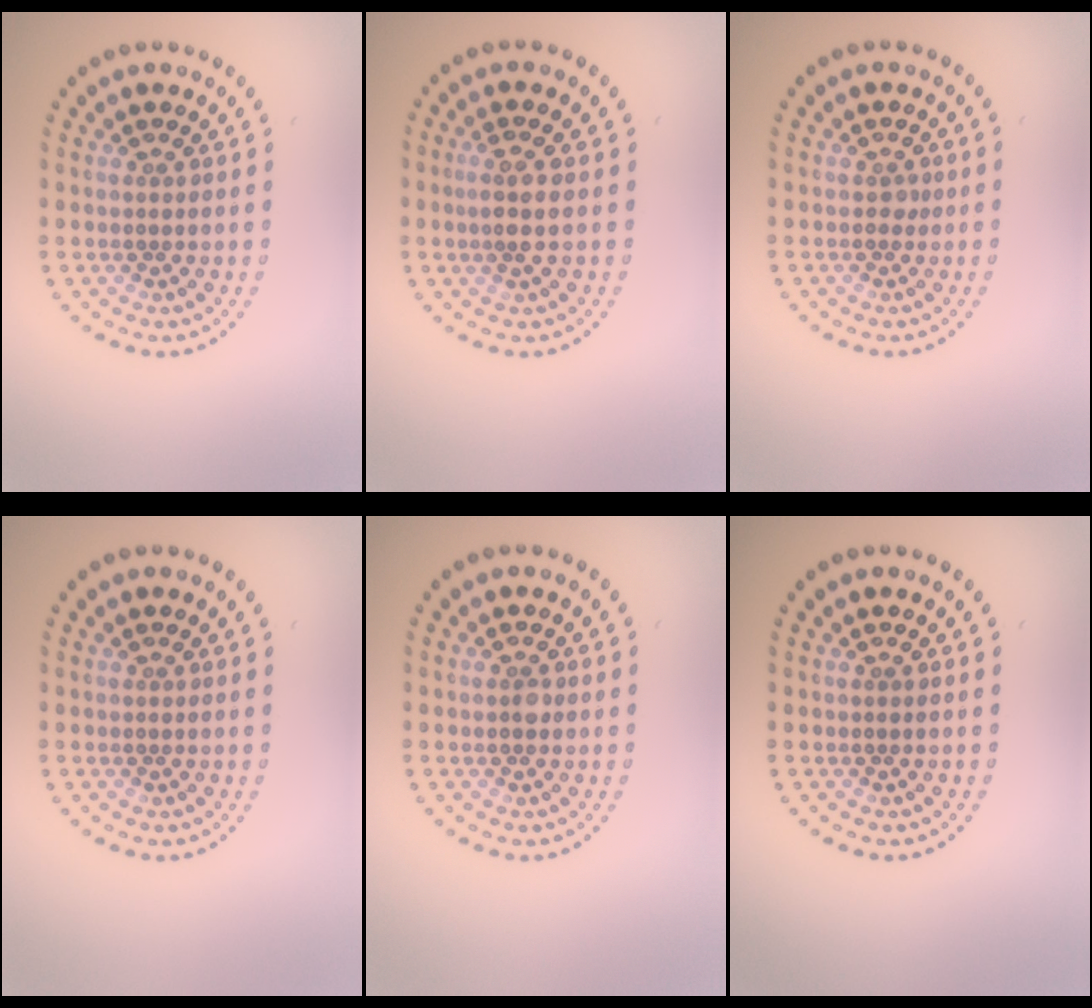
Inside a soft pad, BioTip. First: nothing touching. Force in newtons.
{"total": 2.2, "press": 1.9, "slide": 1.1}
{"total": 0.6, "press": 0.5, "slide": 0.2}
{"total": 0.0}
{"total": 1.0, "press": 1.0, "slide": 0.2}
{"total": 0.0}